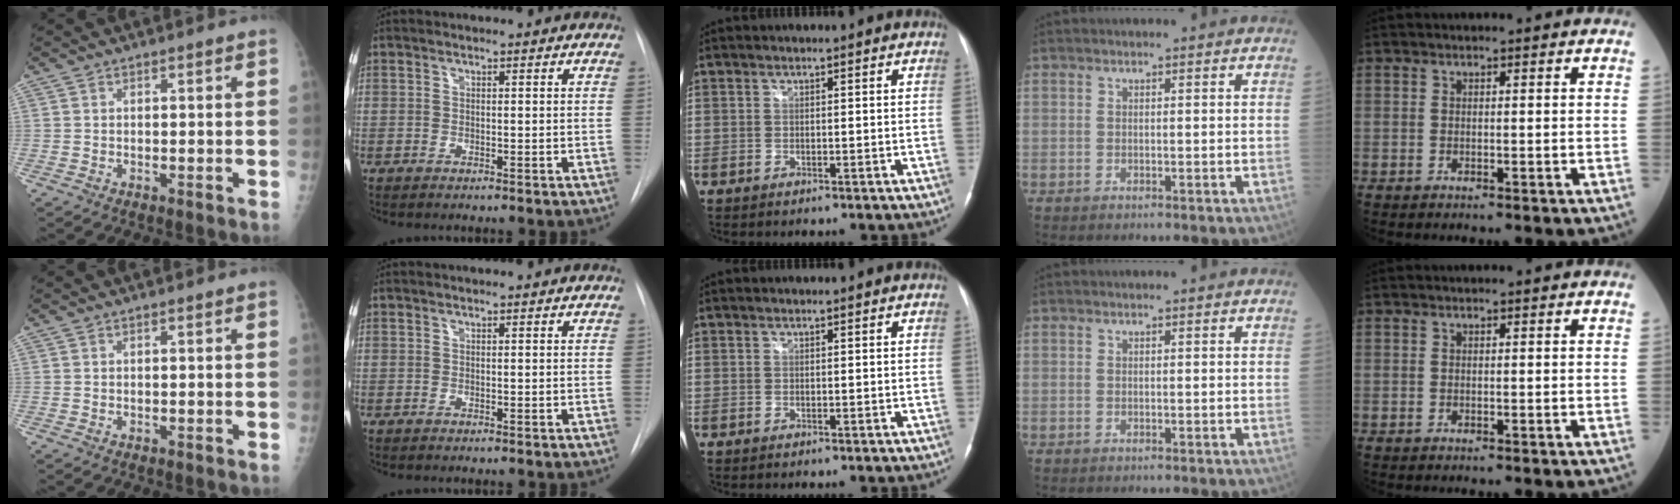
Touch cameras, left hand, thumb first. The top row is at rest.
{}